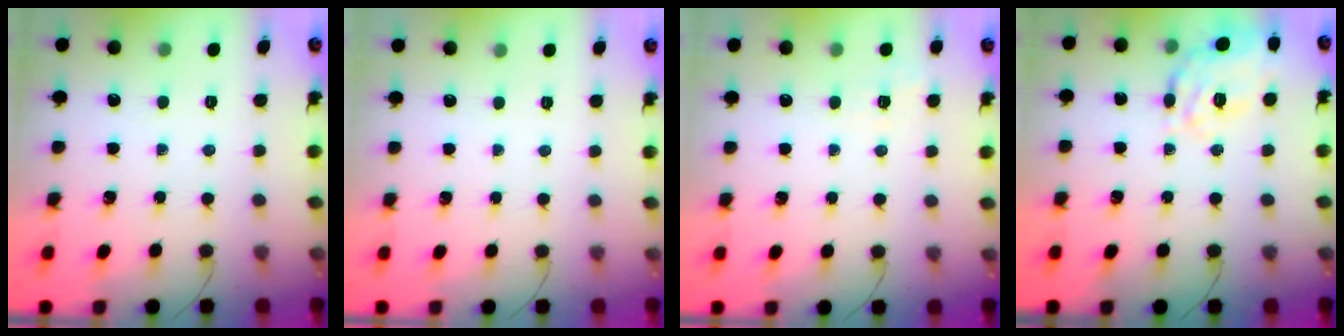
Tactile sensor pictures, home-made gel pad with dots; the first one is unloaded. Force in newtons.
{"total": 2.5, "press": 2.5, "slide": 0.5}
{"total": 1.2, "press": 0.0, "slide": 1.2}
{"total": 13.1, "press": 12.9, "slide": 2.3}